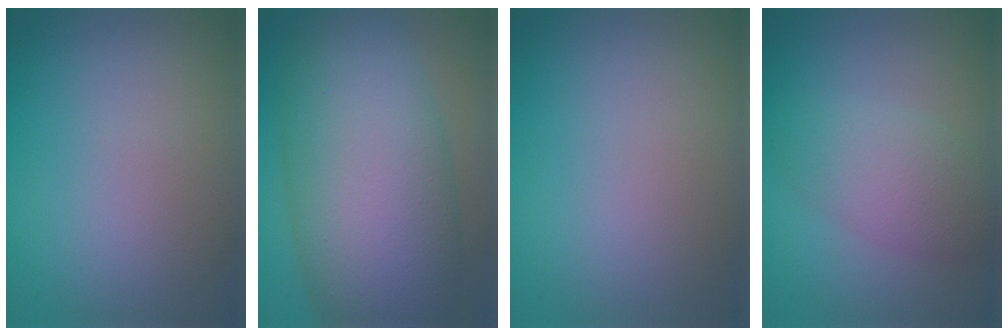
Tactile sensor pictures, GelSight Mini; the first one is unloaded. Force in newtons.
{"total": 13.7, "press": 13.7, "slide": 0.5}
{"total": 0.0}
{"total": 4.2, "press": 4.2, "slide": 0.1}